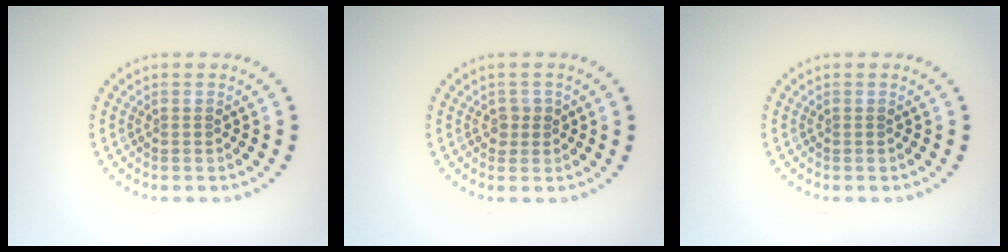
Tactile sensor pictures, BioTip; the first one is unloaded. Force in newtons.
{"total": 1.1, "press": 1.0, "slide": 0.5}
{"total": 0.0}